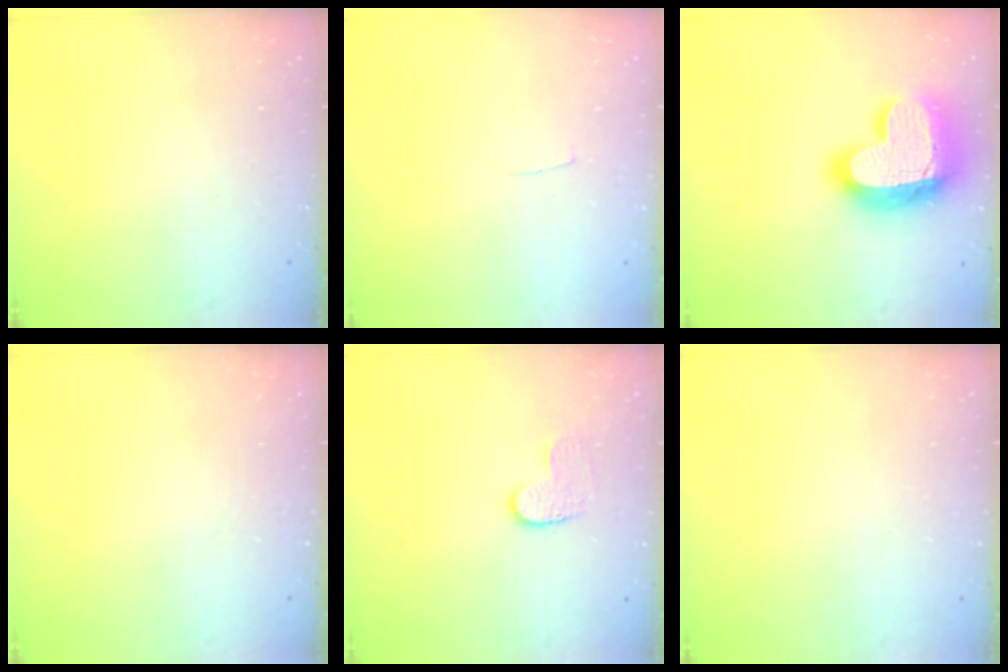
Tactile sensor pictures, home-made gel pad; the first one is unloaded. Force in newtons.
{"total": 2.0, "press": 2.0, "slide": 0.2}
{"total": 23.6, "press": 23.5, "slide": 2.0}
{"total": 0.0}
{"total": 5.1, "press": 5.1, "slide": 0.5}
{"total": 0.0}